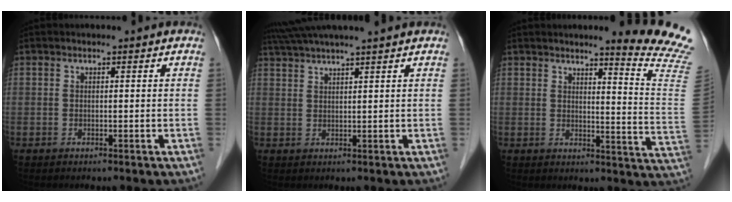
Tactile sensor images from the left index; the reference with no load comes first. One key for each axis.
{"total": 8.5, "fx": 7.4, "fy": -1.3, "fz": 4.0, "tx": -0.071, "ty": 0.033, "tz": 0.116}
{"total": 12.8, "fx": 11.8, "fy": -2.3, "fz": 4.1, "tx": -0.049, "ty": -0.115, "tz": 0.116}